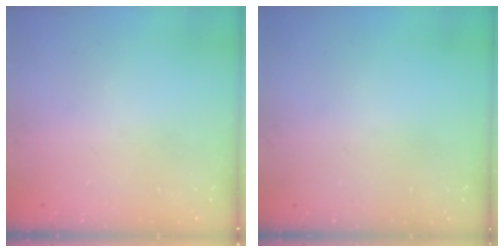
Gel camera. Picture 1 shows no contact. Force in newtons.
{"total": 0.0}